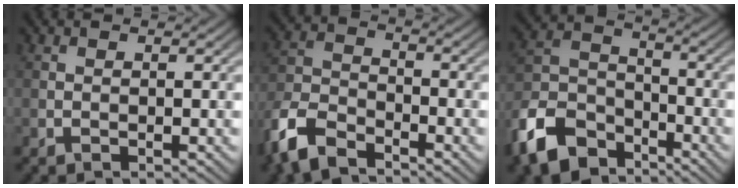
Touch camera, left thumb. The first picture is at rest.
{"total": 8.5, "force": [-6.3, 3.5, 4.4], "torque": [-0.099, -0.012, -0.145]}
{"total": 11.9, "force": [-8.1, 6.5, 5.8], "torque": [-0.136, -0.014, -0.176]}